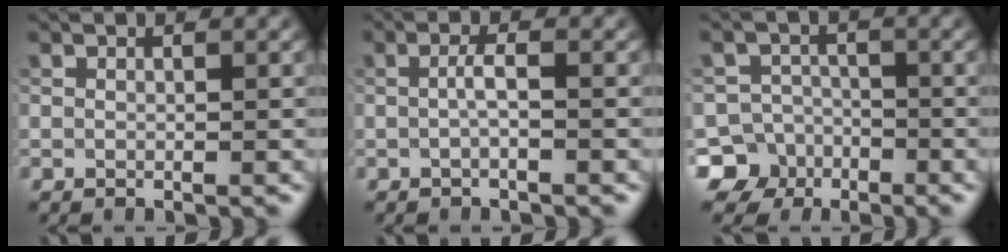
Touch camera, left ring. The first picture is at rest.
{"total": 1.3, "force": [-0.4, 0.1, 1.3], "torque": [-0.025, 0.004, -0.010]}
{"total": 7.5, "force": [-4.7, 5.8, 0.6], "torque": [0.008, -0.016, -0.096]}